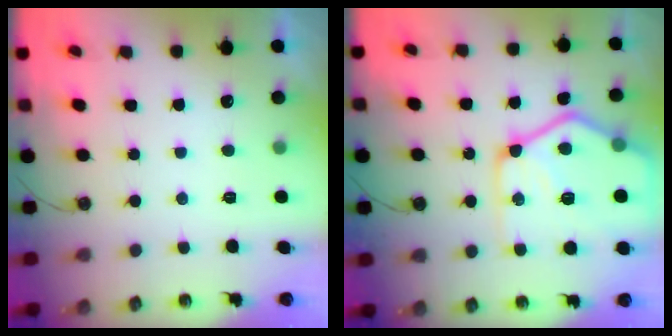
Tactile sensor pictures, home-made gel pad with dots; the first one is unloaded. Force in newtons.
{"total": 21.2, "press": 21.1, "slide": 2.6}